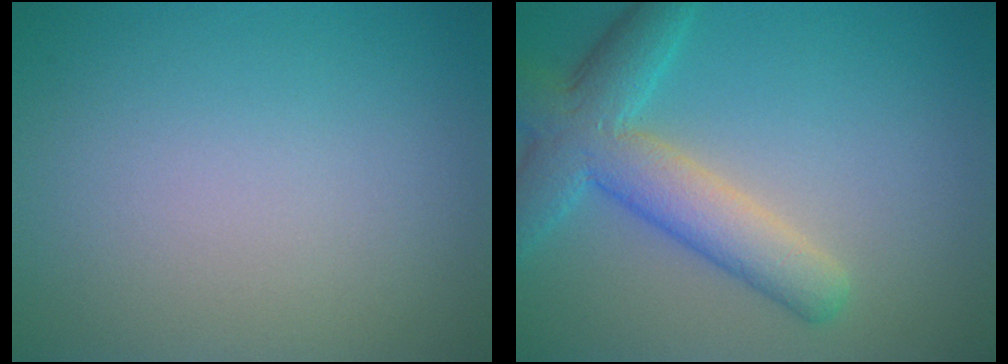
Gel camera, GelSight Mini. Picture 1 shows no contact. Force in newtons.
{"total": 6.1, "press": 6.1, "slide": 0.3}